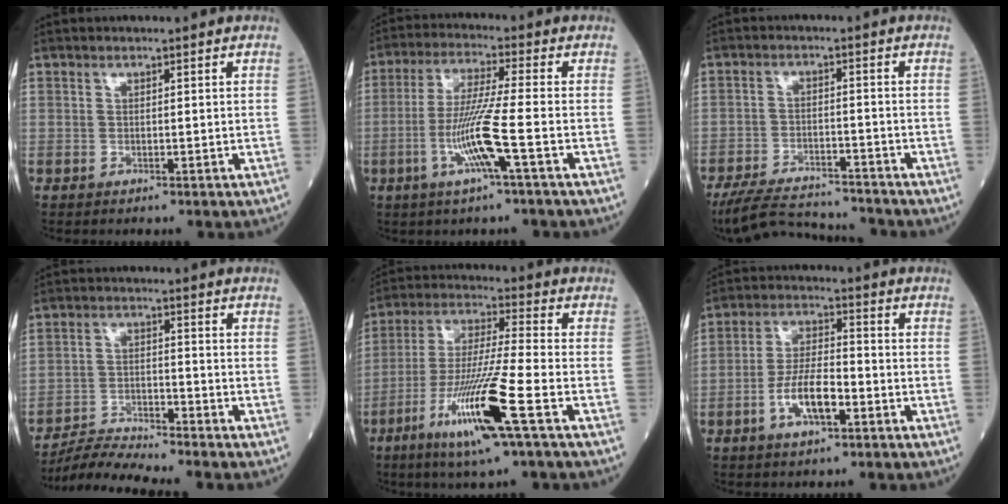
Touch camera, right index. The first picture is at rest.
{"total": 9.1, "force": [-2.9, -0.9, 8.6], "torque": [-0.170, -0.007, -0.056]}
{"total": 10.6, "force": [-10.1, 1.6, 2.8], "torque": [-0.050, 0.001, -0.165]}
{"total": 5.9, "force": [-5.7, -1.6, 0.2], "torque": [-0.013, -0.012, -0.108]}
{"total": 14.6, "force": [-6.6, -0.4, 13.1], "torque": [-0.263, -0.022, -0.119]}
{"total": 7.6, "force": [-3.0, 2.5, 6.5], "torque": [-0.130, 0.005, -0.054]}